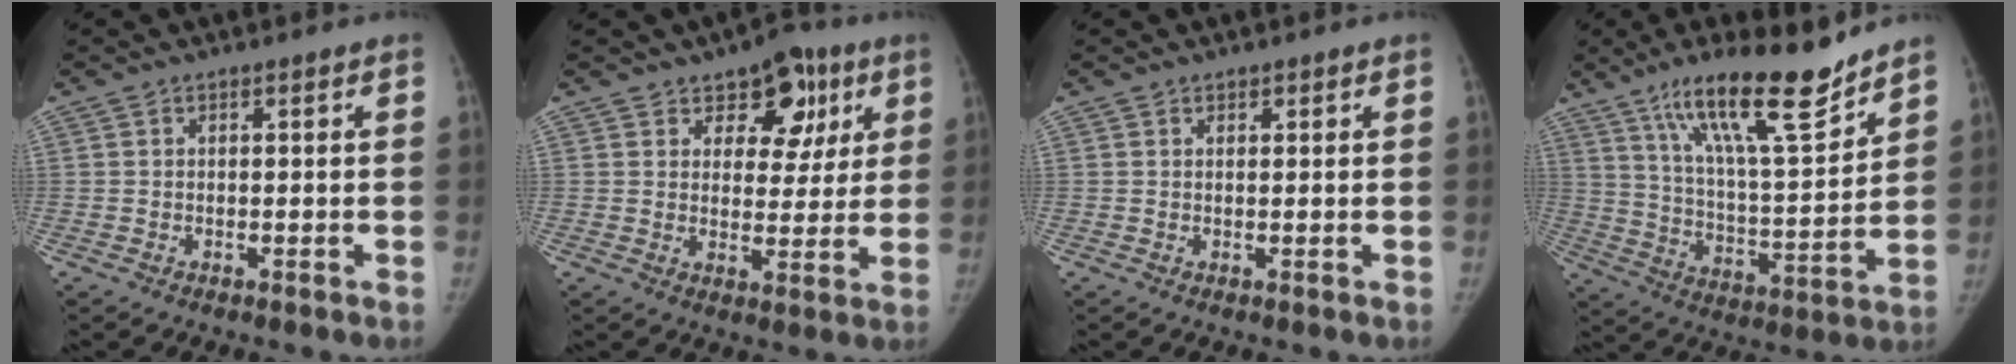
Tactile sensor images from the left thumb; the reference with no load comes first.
{"total": 10.3, "force": [5.2, 6.5, 6.0], "torque": [-0.031, -0.018, 0.071]}
{"total": 0.6, "force": [0.5, 0.4, 0.2], "torque": [0.002, -0.003, 0.006]}
{"total": 19.8, "force": [14.2, 3.9, 13.3], "torque": [-0.198, -0.073, 0.245]}